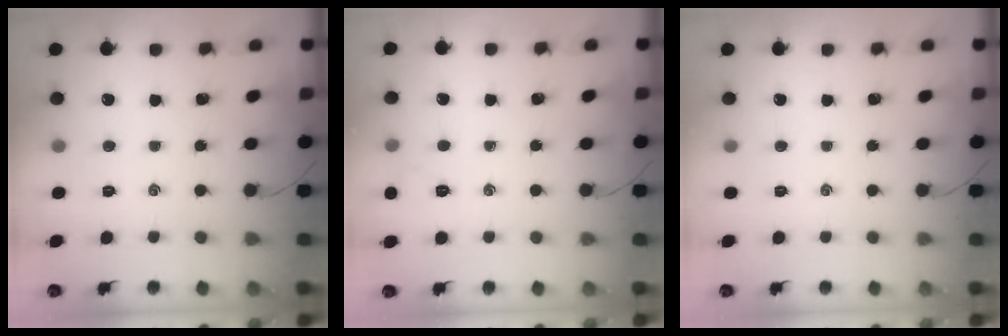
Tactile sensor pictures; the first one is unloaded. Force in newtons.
{"total": 5.1, "press": 4.9, "slide": 1.3}
{"total": 0.0}